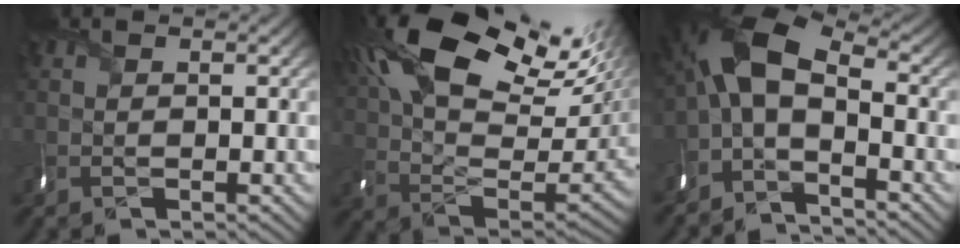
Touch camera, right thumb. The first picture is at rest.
{"total": 20.7, "force": [10.4, 9.4, 15.2], "torque": [-0.314, 0.051, 0.167]}
{"total": 9.7, "force": [-2.2, 4.5, 8.3], "torque": [-0.174, 0.022, -0.069]}